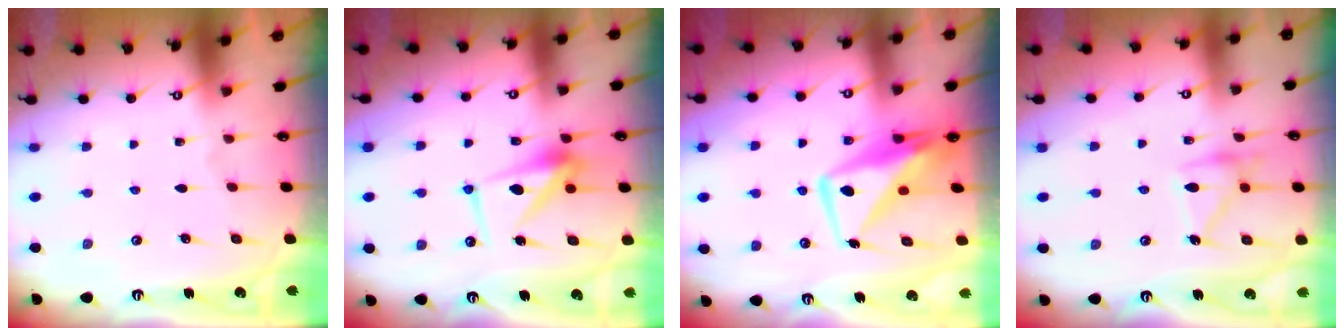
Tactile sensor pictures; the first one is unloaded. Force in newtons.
{"total": 10.6, "press": 10.6, "slide": 0.2}
{"total": 11.0, "press": 10.9, "slide": 1.5}
{"total": 15.6, "press": 15.5, "slide": 1.0}